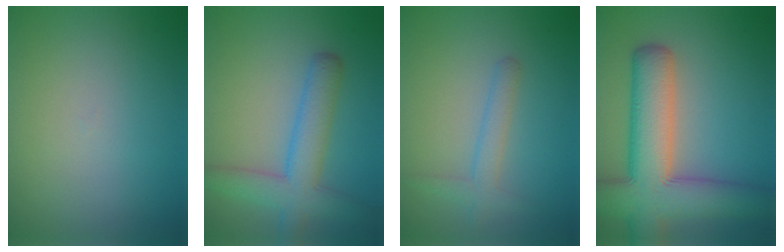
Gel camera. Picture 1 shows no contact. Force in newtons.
{"total": 5.5, "press": 5.4, "slide": 0.2}
{"total": 2.1, "press": 2.1, "slide": 0.1}
{"total": 10.5, "press": 10.4, "slide": 0.6}